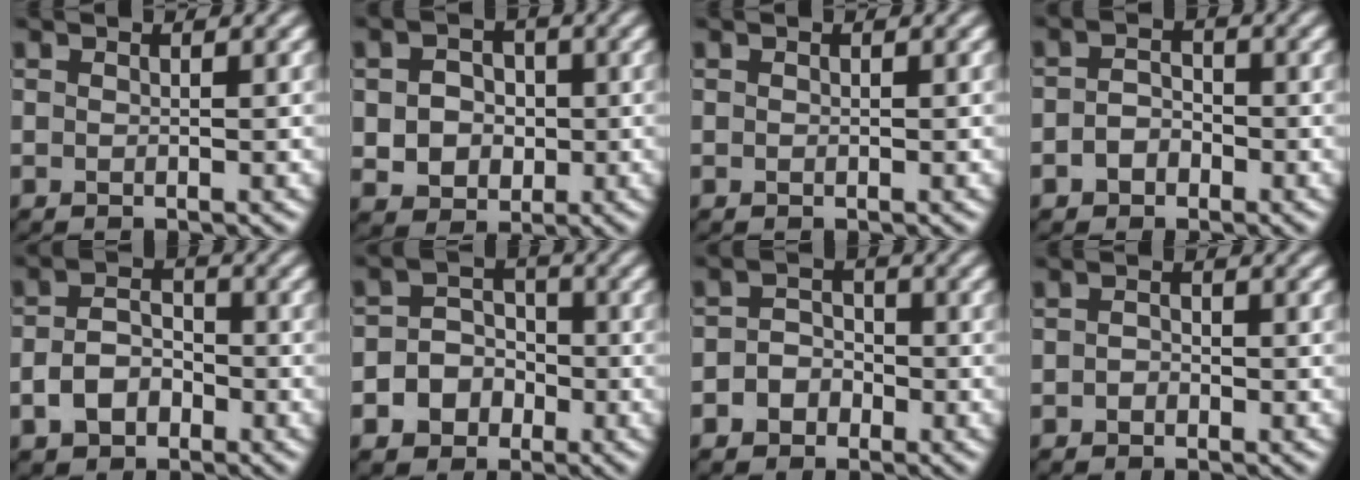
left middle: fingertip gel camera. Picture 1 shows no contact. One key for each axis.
{"total": 4.4, "fx": -0.5, "fy": 3.8, "fz": 2.2, "tx": -0.036, "ty": 0.001, "tz": -0.013}
{"total": 0.0}
{"total": 2.1, "fx": -1.4, "fy": 1.4, "fz": 0.7, "tx": -0.013, "ty": 0.003, "tz": -0.027}
{"total": 3.5, "fx": -2.0, "fy": 2.3, "fz": 1.9, "tx": -0.039, "ty": -0.001, "tz": -0.037}
{"total": 4.7, "fx": -2.5, "fy": 3.8, "fz": 1.2, "tx": -0.001, "ty": 0.003, "tz": -0.064}
{"total": 2.5, "fx": -1.6, "fy": 1.9, "fz": 0.6, "tx": 0.004, "ty": 0.004, "tz": -0.035}
{"total": 0.9, "fx": -0.7, "fy": 0.5, "fz": 0.2, "tx": -0.001, "ty": 0.001, "tz": -0.015}